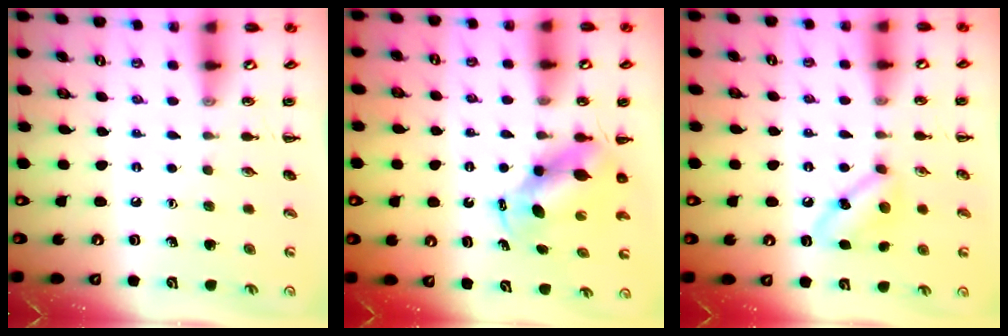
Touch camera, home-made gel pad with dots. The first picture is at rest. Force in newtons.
{"total": 5.5, "press": 5.4, "slide": 1.2}
{"total": 7.2, "press": 7.0, "slide": 1.7}